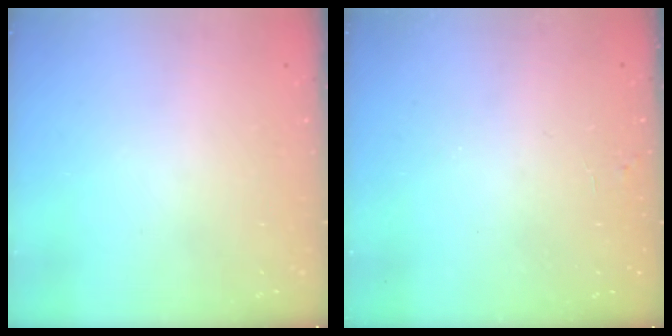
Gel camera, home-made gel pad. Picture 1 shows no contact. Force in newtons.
{"total": 1.7, "press": 1.7, "slide": 0.1}